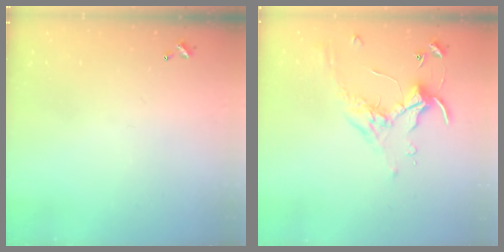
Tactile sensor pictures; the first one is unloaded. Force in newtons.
{"total": 0.7, "press": 0.6, "slide": 0.4}